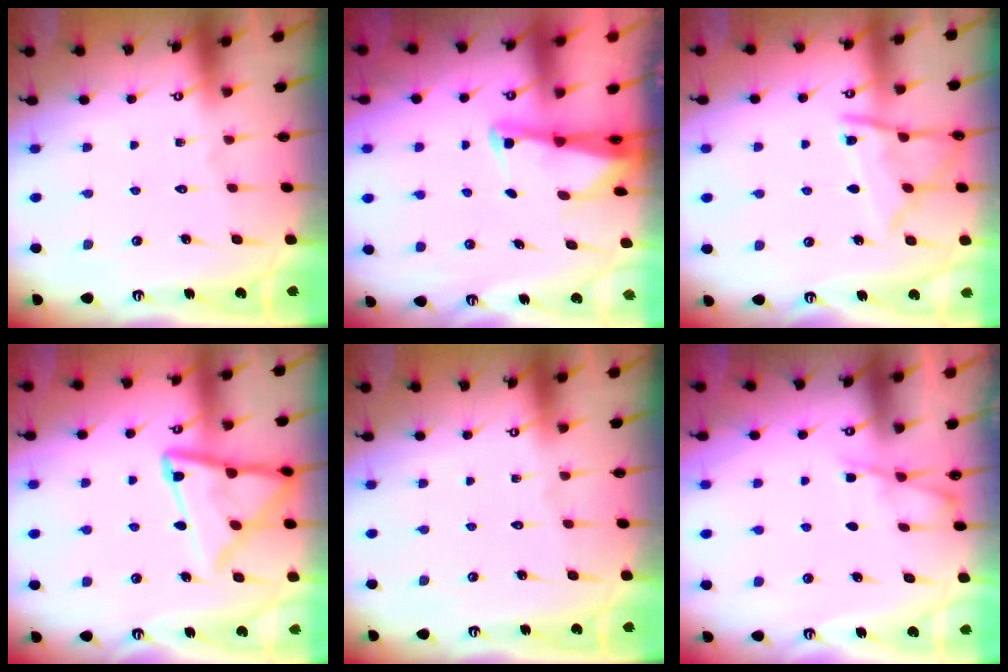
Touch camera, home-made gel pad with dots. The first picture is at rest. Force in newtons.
{"total": 2.7, "press": 2.7, "slide": 0.2}
{"total": 11.6, "press": 11.6, "slide": 1.0}
{"total": 15.9, "press": 15.9, "slide": 1.7}
{"total": 0.0}
{"total": 4.6, "press": 4.6, "slide": 0.6}